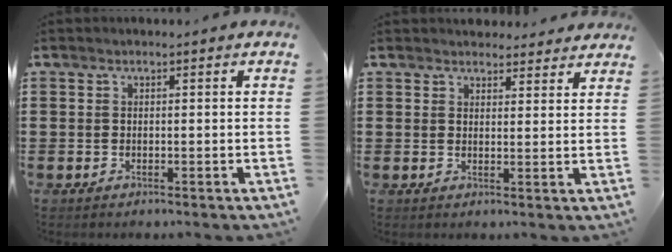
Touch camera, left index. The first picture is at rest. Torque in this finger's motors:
{"motor_torque": [1.19, -0.95, 0.46, 0.04]}